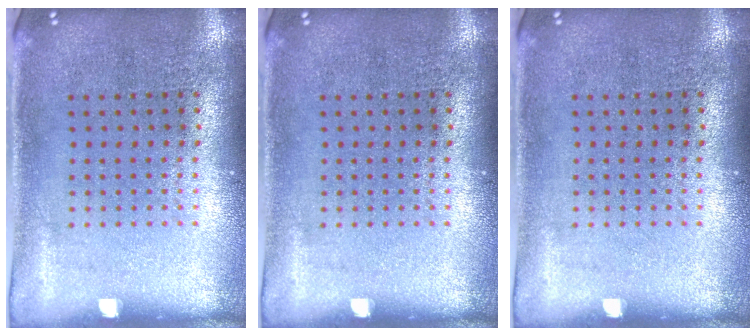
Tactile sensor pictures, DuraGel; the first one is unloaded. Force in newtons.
{"total": 0.0}
{"total": 0.0}